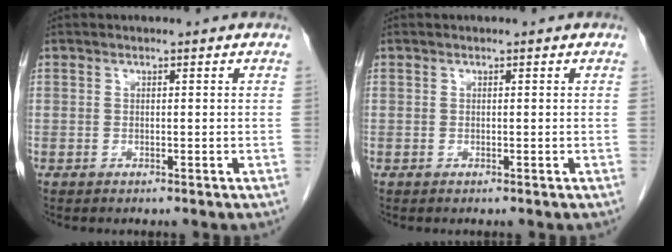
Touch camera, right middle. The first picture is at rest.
{"total": 0.0}